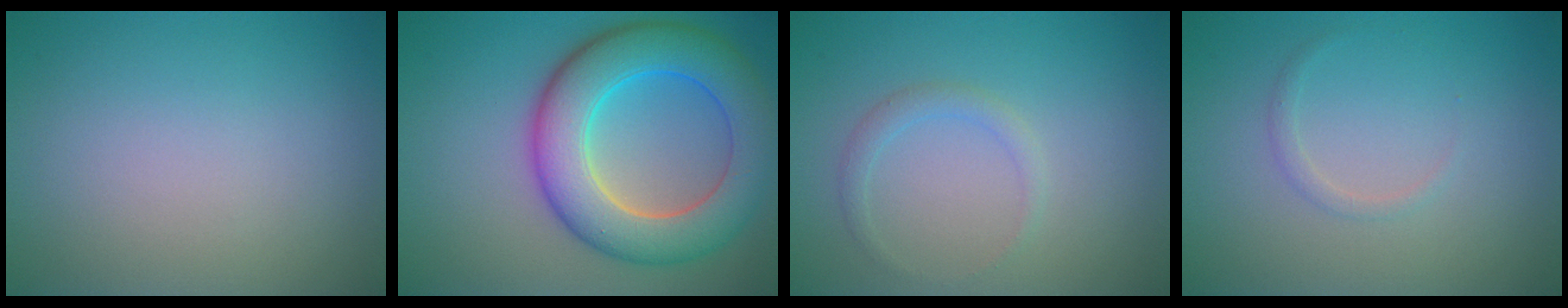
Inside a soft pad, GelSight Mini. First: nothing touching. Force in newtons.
{"total": 9.2, "press": 9.2, "slide": 0.2}
{"total": 1.3, "press": 1.3, "slide": 0.1}
{"total": 0.8, "press": 0.8, "slide": 0.0}